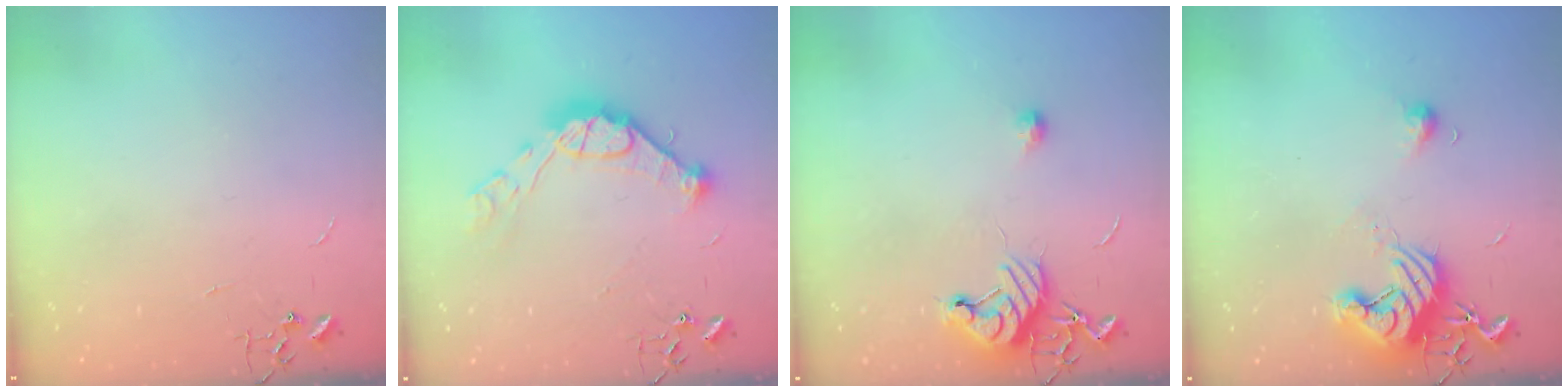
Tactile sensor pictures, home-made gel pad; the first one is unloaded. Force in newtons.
{"total": 14.2, "press": 14.1, "slide": 1.8}
{"total": 10.5, "press": 10.4, "slide": 1.4}
{"total": 13.4, "press": 13.4, "slide": 1.2}